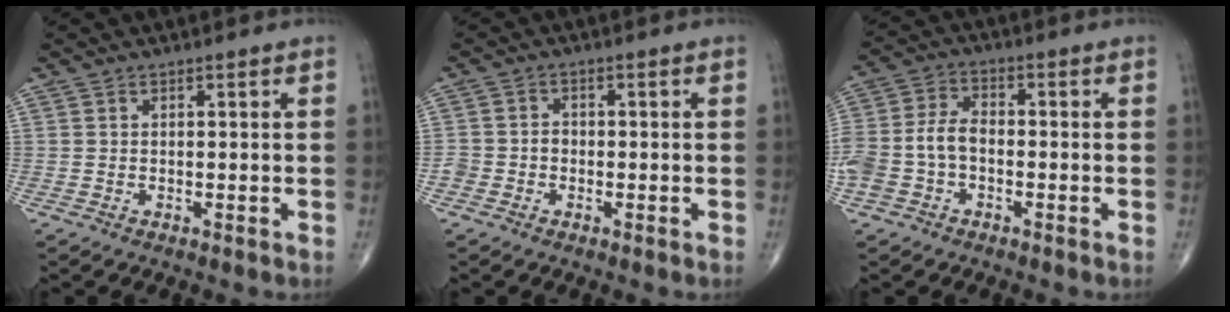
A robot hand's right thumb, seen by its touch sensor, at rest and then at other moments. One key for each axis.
{"total": 2.9, "fx": -1.2, "fy": 2.5, "fz": 0.8, "tx": -0.005, "ty": 0.017, "tz": -0.026}
{"total": 9.3, "fx": -2.3, "fy": 6.1, "fz": 6.6, "tx": -0.148, "ty": 0.029, "tz": -0.050}